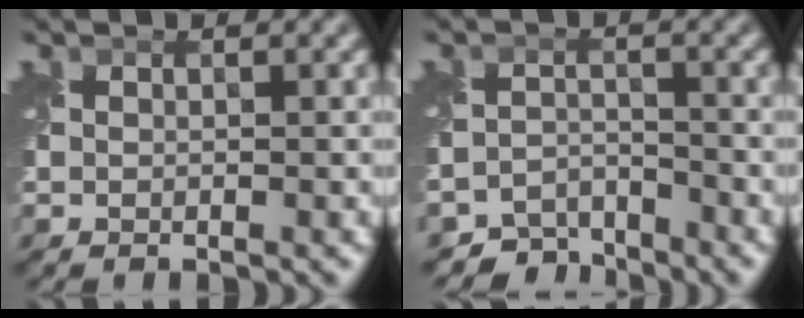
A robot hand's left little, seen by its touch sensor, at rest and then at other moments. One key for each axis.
{"total": 4.0, "fx": -3.7, "fy": 1.3, "fz": 0.1, "tx": 0.007, "ty": -0.008, "tz": -0.070}